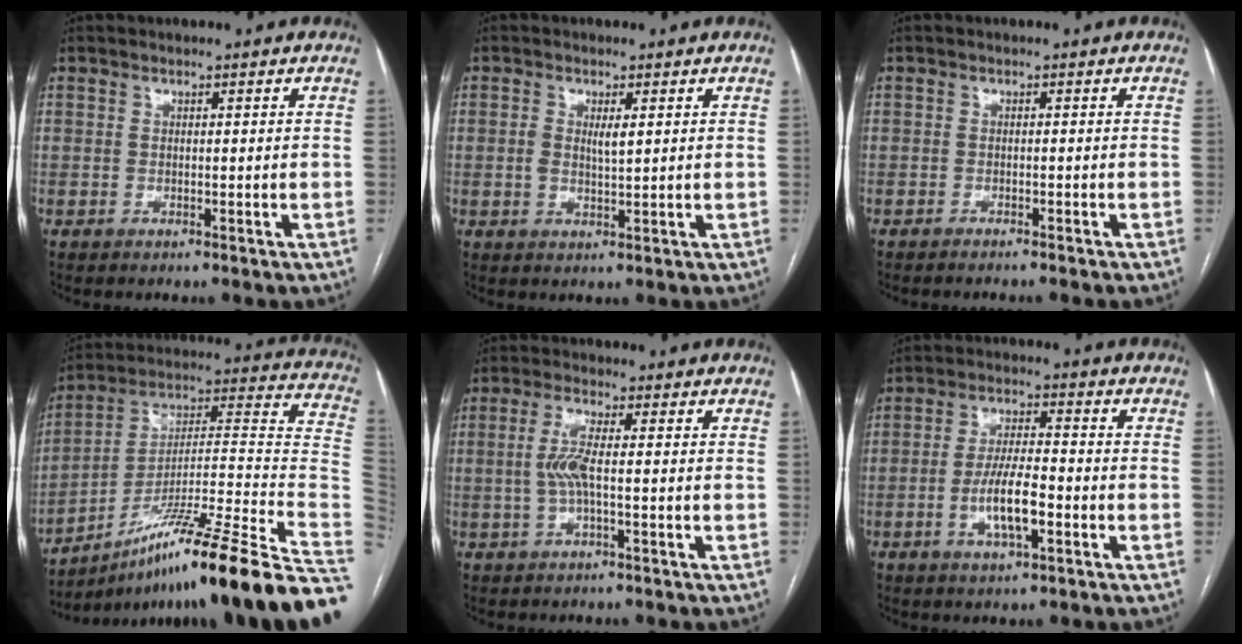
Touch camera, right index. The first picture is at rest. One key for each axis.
{"total": 2.8, "fx": 0.7, "fy": 0.9, "fz": 2.5, "tx": -0.050, "ty": -0.002, "tz": 0.013}
{"total": 3.0, "fx": -2.7, "fy": 0.1, "fz": 1.3, "tx": -0.019, "ty": -0.001, "tz": -0.032}
{"total": 29.6, "fx": -19.0, "fy": -1.0, "fz": 22.7, "tx": -0.225, "ty": 0.016, "tz": -0.308}
{"total": 4.4, "fx": -0.3, "fy": 0.4, "fz": 4.3, "tx": -0.099, "ty": 0.004, "tz": -0.007}
{"total": 7.3, "fx": -2.4, "fy": 1.7, "fz": 6.6, "tx": -0.129, "ty": 0.001, "tz": -0.043}